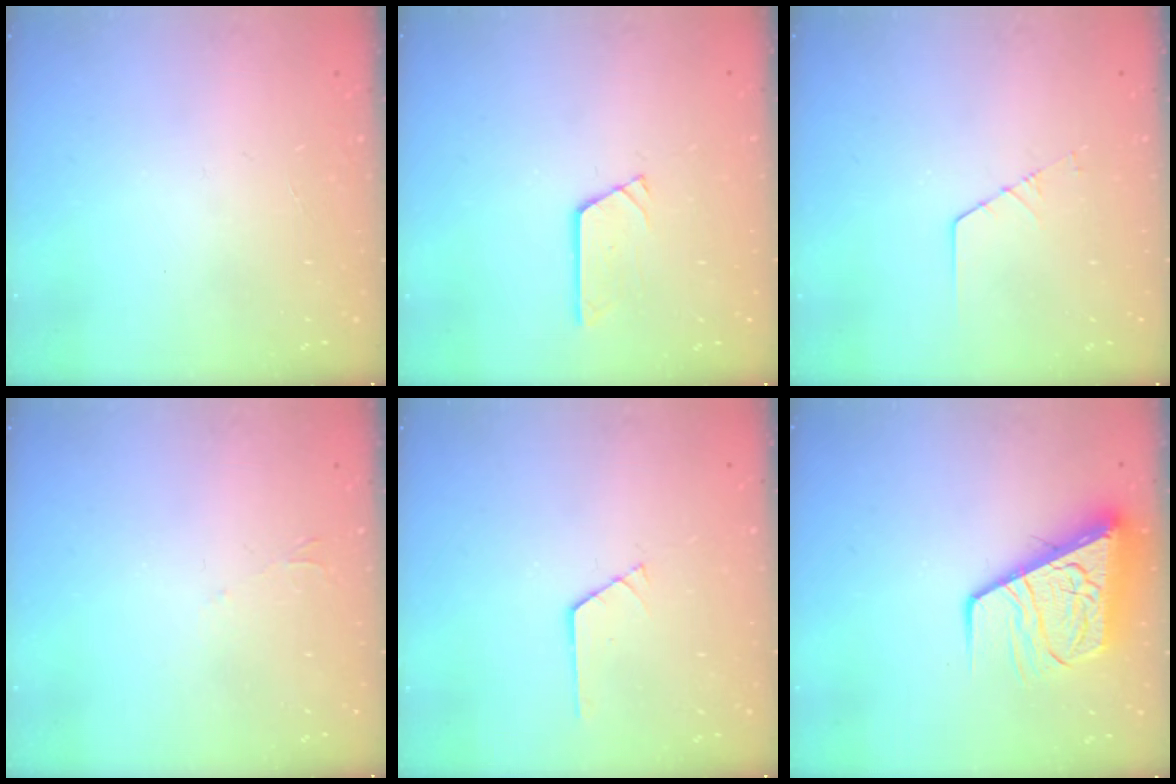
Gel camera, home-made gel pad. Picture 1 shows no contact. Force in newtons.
{"total": 2.8, "press": 2.8, "slide": 0.2}
{"total": 1.3, "press": 1.3, "slide": 0.1}
{"total": 2.2, "press": 2.2, "slide": 0.4}
{"total": 0.9, "press": 0.9, "slide": 0.1}
{"total": 13.4, "press": 13.3, "slide": 1.4}